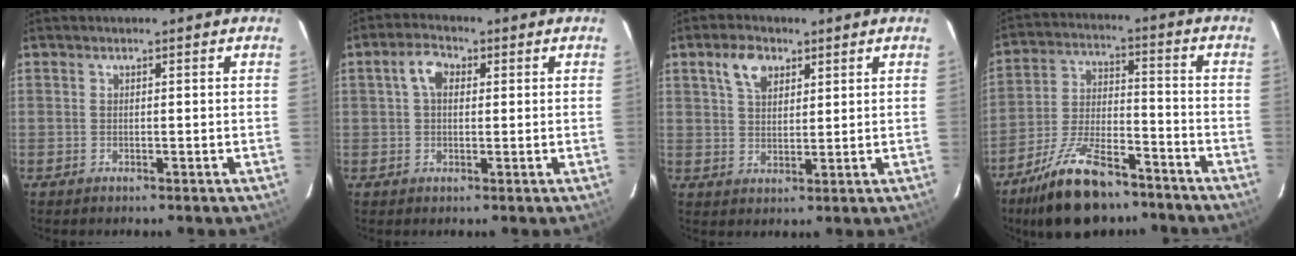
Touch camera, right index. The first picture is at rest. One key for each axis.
{"total": 4.2, "fx": 1.0, "fy": 2.8, "fz": 3.0, "tx": -0.057, "ty": 0.017, "tz": 0.017}
{"total": 5.7, "fx": 3.0, "fy": 3.4, "fz": 3.5, "tx": -0.062, "ty": 0.015, "tz": 0.055}
{"total": 17.1, "fx": -12.8, "fy": 6.4, "fz": 9.3, "tx": -0.187, "ty": -0.007, "tz": -0.217}